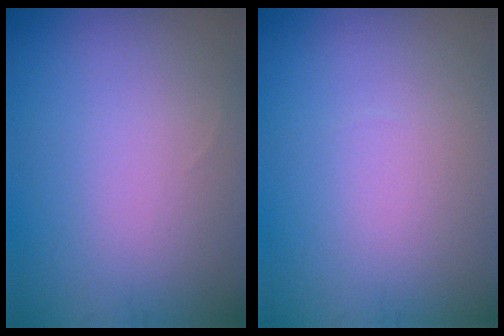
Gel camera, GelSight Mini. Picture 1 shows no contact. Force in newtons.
{"total": 0.0}